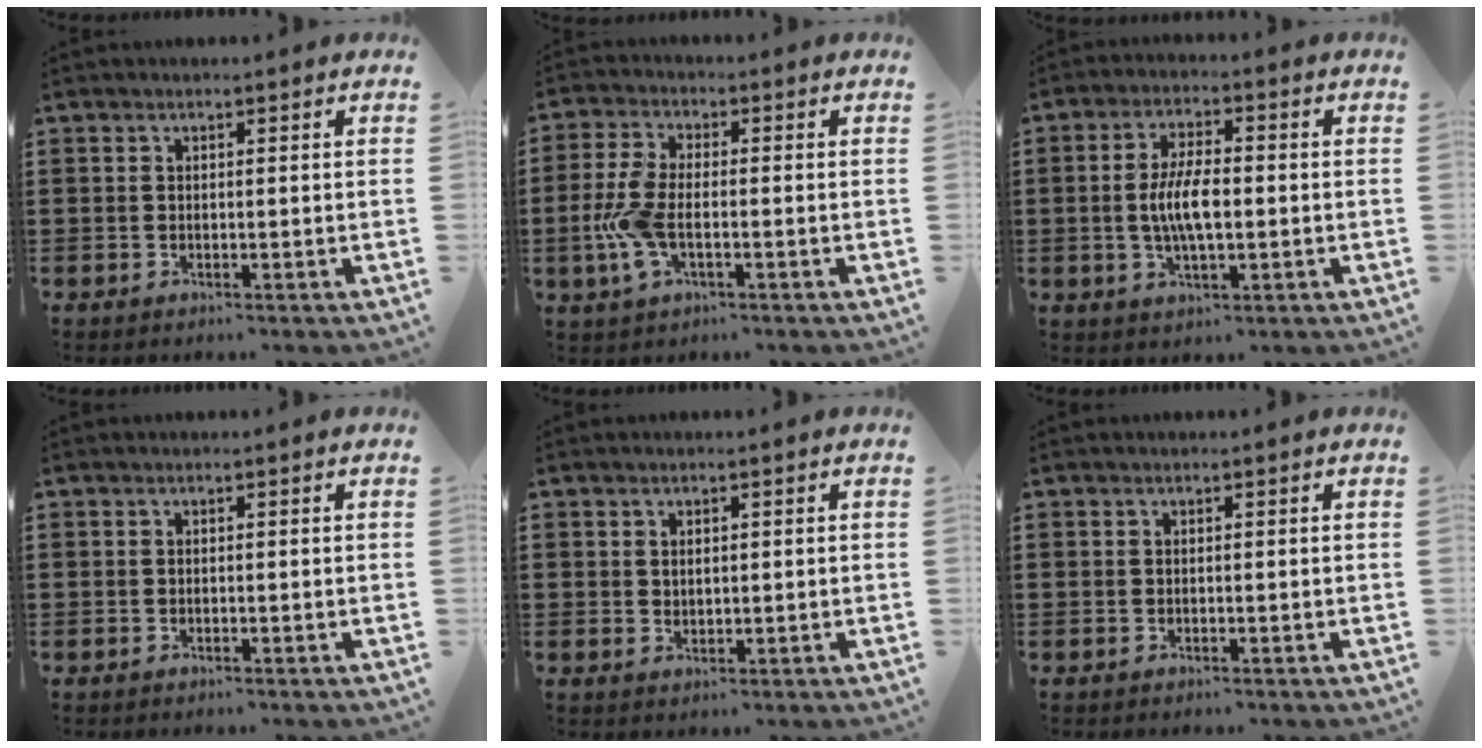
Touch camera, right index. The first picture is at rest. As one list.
[{"total": 6.9, "force": [-1.4, 3.1, 6.0], "torque": [-0.153, -0.011, -0.035]}, {"total": 6.9, "force": [-0.6, 2.4, 6.4], "torque": [-0.135, -0.003, -0.017]}, {"total": 0.0}, {"total": 0.9, "force": [0.6, 0.6, 0.4], "torque": [-0.008, 0.002, 0.011]}, {"total": 0.0}]